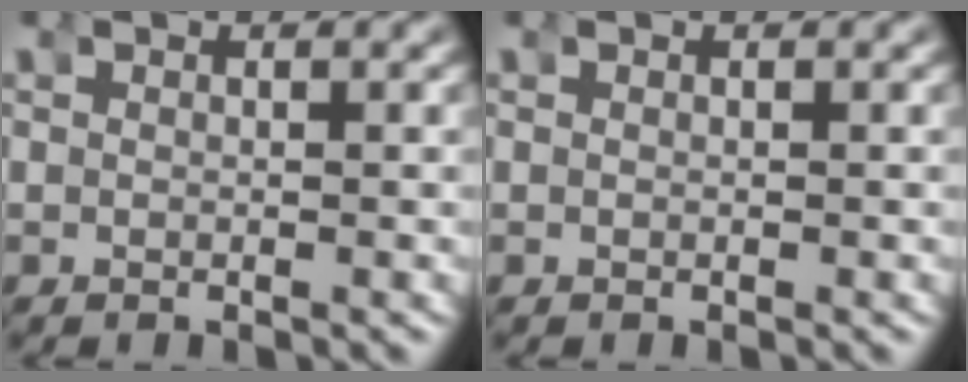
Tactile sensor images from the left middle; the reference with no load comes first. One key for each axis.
{"total": 0.0}